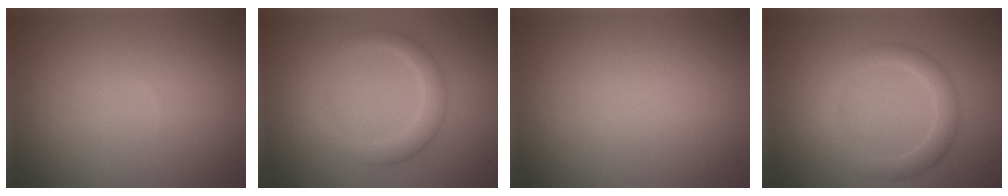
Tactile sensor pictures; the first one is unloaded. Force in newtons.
{"total": 2.8, "press": 2.8, "slide": 0.2}
{"total": 0.0}
{"total": 2.8, "press": 2.8, "slide": 0.1}